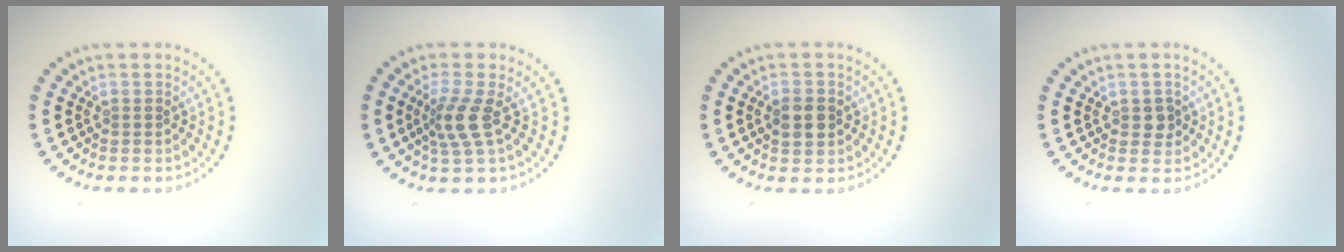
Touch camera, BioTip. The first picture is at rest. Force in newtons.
{"total": 2.9, "press": 2.1, "slide": 2.0}
{"total": 2.8, "press": 2.8, "slide": 0.1}
{"total": 1.2, "press": 1.2, "slide": 0.3}